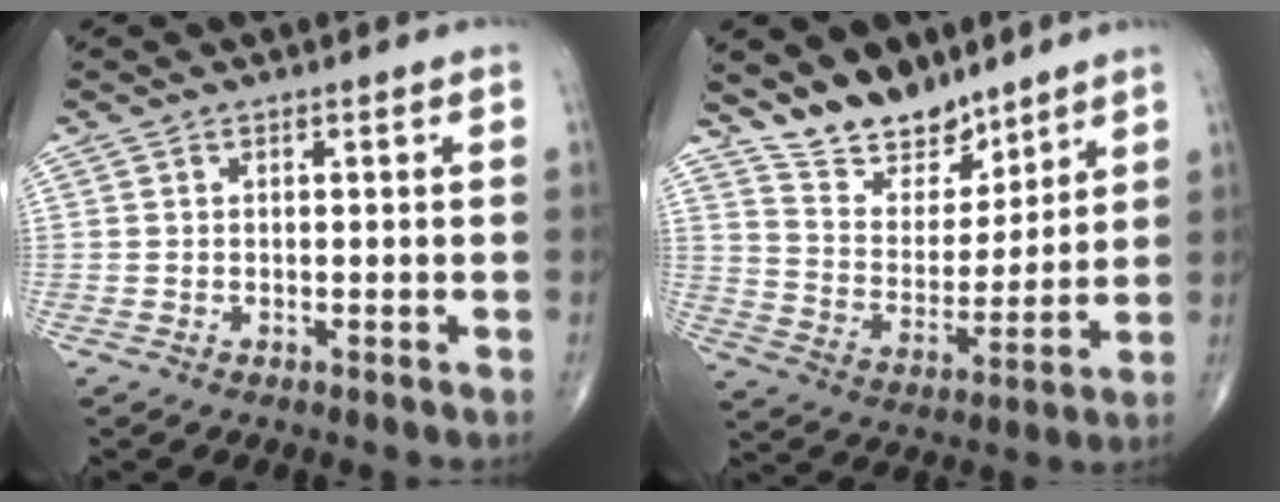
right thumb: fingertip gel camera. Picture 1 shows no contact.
{"total": 12.2, "force": [10.1, 5.8, 3.9], "torque": [-0.031, -0.078, 0.191]}